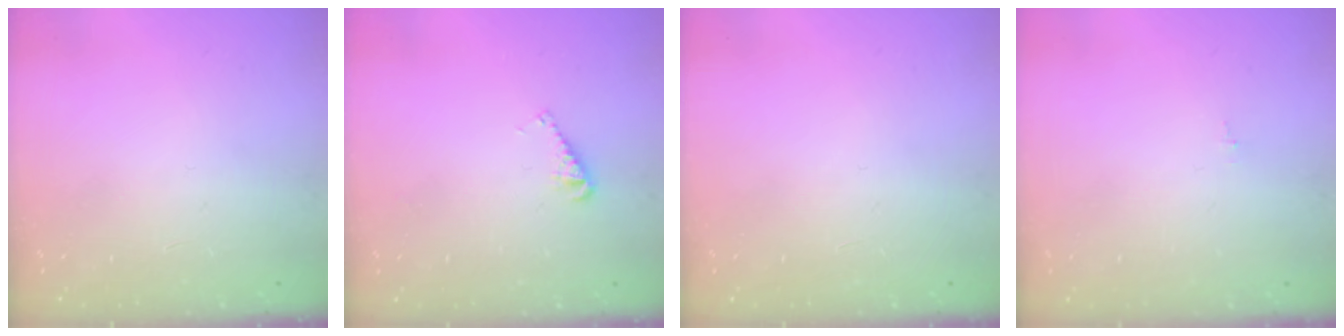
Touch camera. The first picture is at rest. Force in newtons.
{"total": 2.9, "press": 2.9, "slide": 0.3}
{"total": 0.0}
{"total": 0.0}